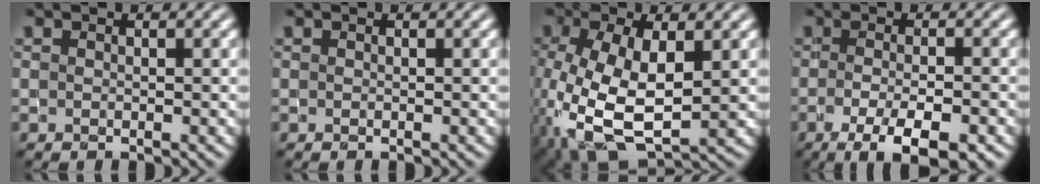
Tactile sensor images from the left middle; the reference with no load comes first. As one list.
[{"total": 0.0}, {"total": 10.1, "force": [-1.9, 5.3, 8.4], "torque": [-0.199, -0.020, -0.033]}, {"total": 5.8, "force": [-3.0, 1.5, 4.7], "torque": [-0.073, -0.007, -0.043]}]